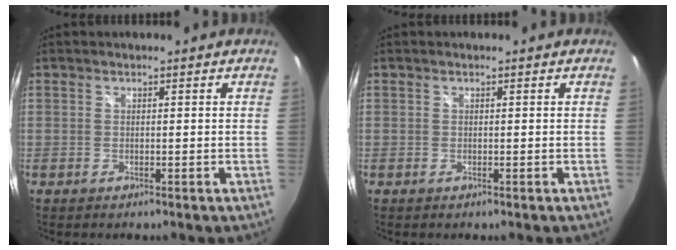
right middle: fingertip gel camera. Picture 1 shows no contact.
{"total": 0.0}